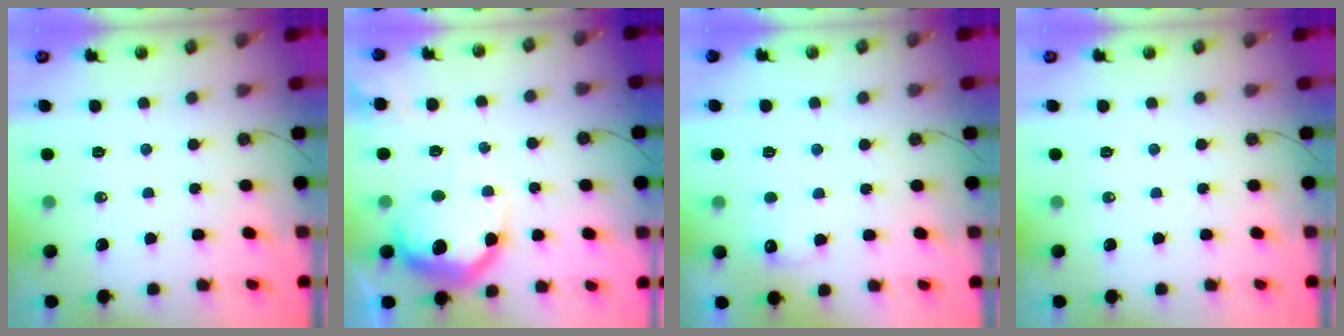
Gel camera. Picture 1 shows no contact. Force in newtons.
{"total": 17.4, "press": 17.4, "slide": 1.2}
{"total": 7.1, "press": 7.1, "slide": 0.5}
{"total": 0.0}